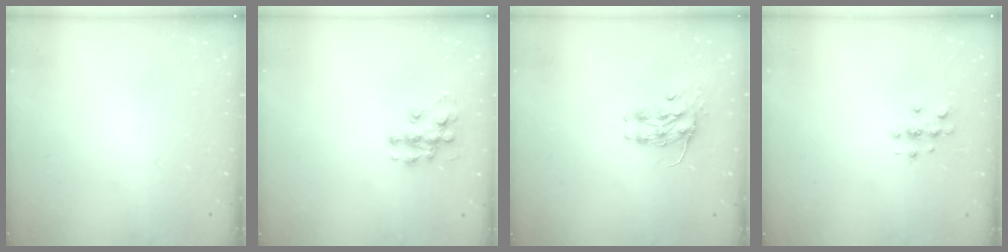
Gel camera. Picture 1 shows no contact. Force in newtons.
{"total": 10.2, "press": 10.2, "slide": 0.5}
{"total": 8.4, "press": 8.3, "slide": 1.0}
{"total": 2.8, "press": 2.8, "slide": 0.2}